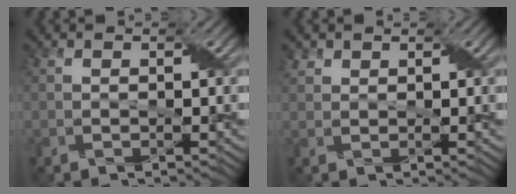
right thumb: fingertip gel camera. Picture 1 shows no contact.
{"total": 1.4, "force": [1.1, 0.9, 0.2], "torque": [-0.010, 0.005, 0.025]}